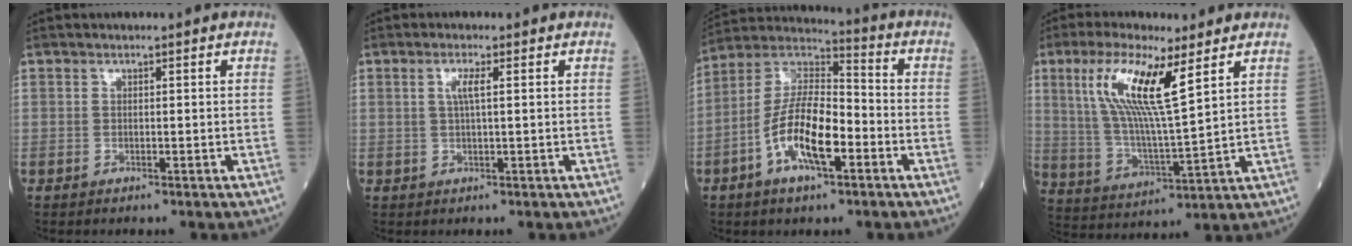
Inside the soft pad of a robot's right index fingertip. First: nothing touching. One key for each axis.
{"total": 2.3, "fx": 0.7, "fy": 0.0, "fz": 2.2, "tx": -0.048, "ty": 0.003, "tz": 0.013}
{"total": 13.2, "fx": -4.5, "fy": 4.2, "fz": 11.7, "tx": -0.235, "ty": 0.010, "tz": -0.086}
{"total": 12.8, "fx": 5.9, "fy": 1.3, "fz": 11.3, "tx": -0.238, "ty": 0.003, "tz": 0.114}